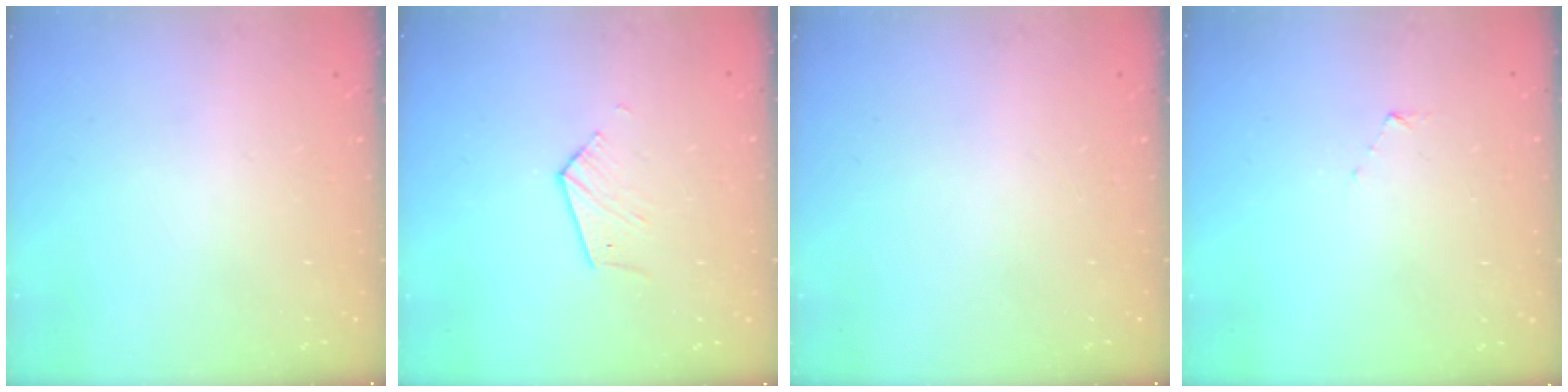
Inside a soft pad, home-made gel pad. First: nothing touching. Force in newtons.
{"total": 3.9, "press": 3.8, "slide": 0.4}
{"total": 0.0}
{"total": 2.9, "press": 2.8, "slide": 0.3}